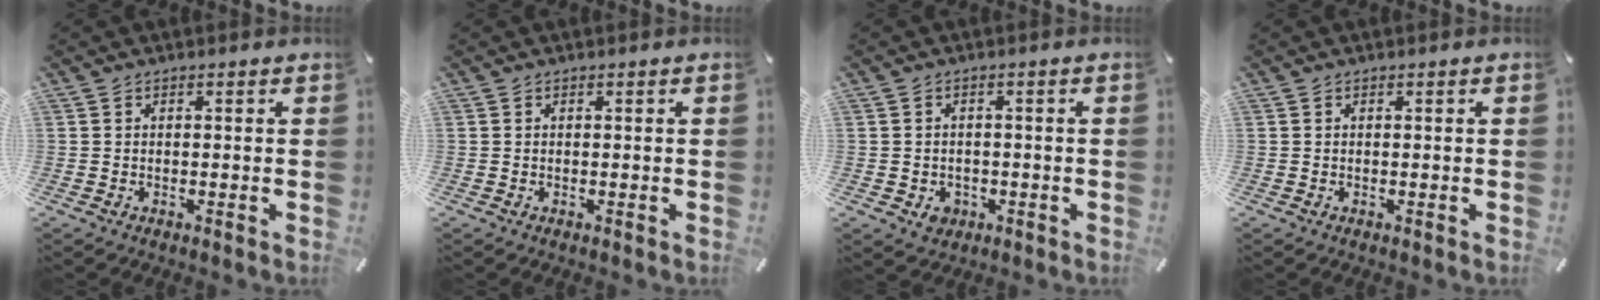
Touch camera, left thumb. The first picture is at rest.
{"total": 0.0}
{"total": 3.4, "force": [-1.2, 2.9, 1.4], "torque": [-0.007, -0.001, -0.023]}
{"total": 0.0}